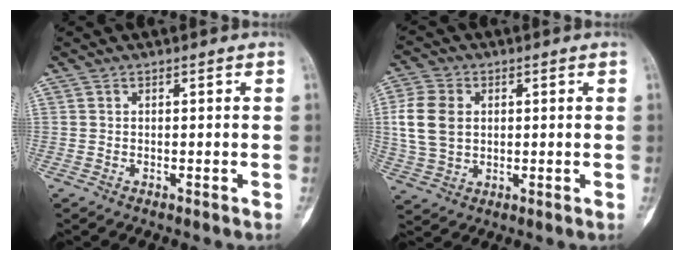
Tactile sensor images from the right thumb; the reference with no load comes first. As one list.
[{"total": 9.6, "force": [1.4, 7.2, 6.3], "torque": [-0.126, 0.003, 0.029]}]